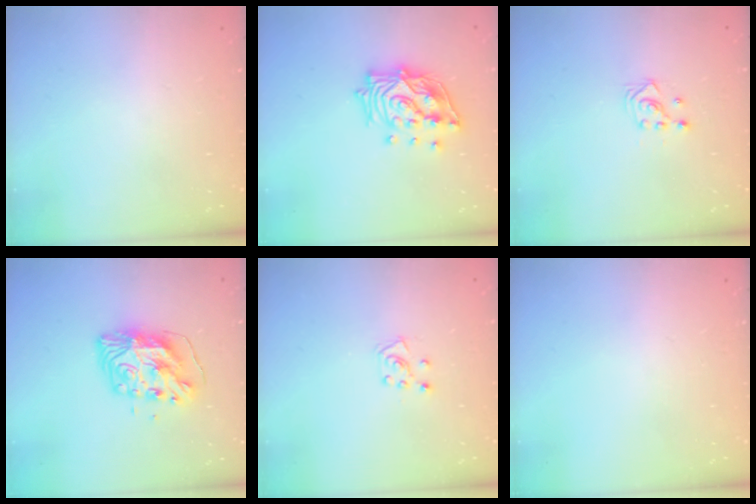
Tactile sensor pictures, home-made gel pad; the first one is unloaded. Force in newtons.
{"total": 17.3, "press": 17.1, "slide": 2.3}
{"total": 2.9, "press": 2.9, "slide": 0.3}
{"total": 10.5, "press": 10.4, "slide": 1.0}
{"total": 6.2, "press": 6.1, "slide": 0.6}
{"total": 0.0}